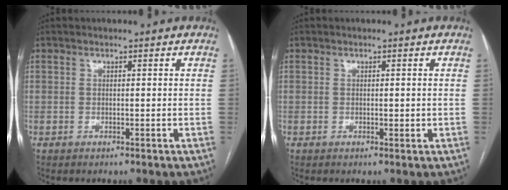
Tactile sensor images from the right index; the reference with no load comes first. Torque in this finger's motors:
{"motor_torque": [-0.13, 0.26, -0.04, -0.01]}